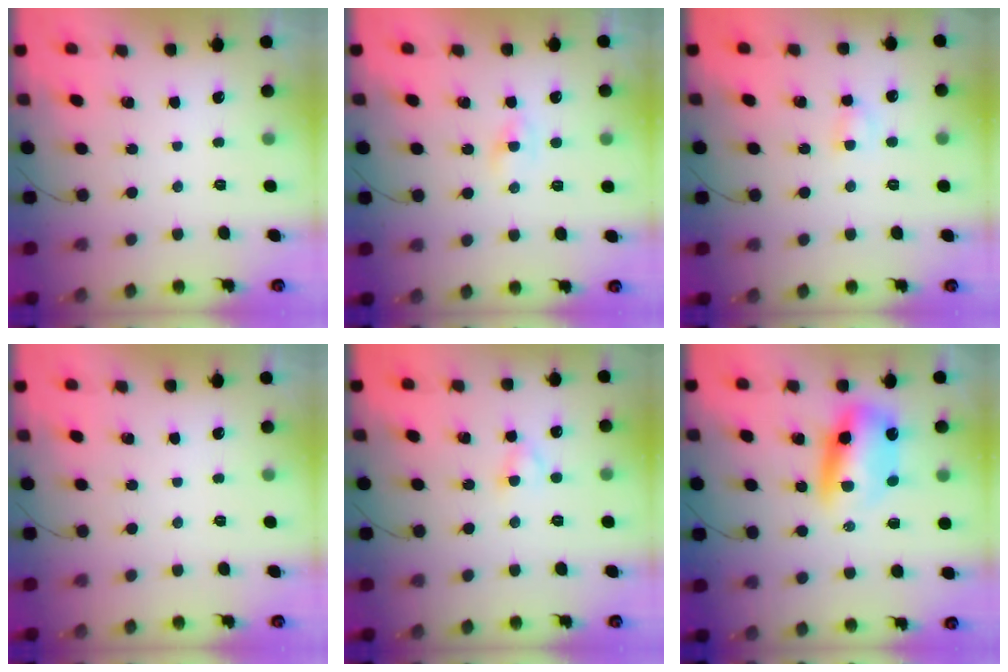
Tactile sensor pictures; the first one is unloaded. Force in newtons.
{"total": 1.2, "press": 1.0, "slide": 0.6}
{"total": 3.2, "press": 3.0, "slide": 1.1}
{"total": 0.0}
{"total": 2.9, "press": 2.8, "slide": 0.8}
{"total": 9.8, "press": 9.5, "slide": 2.6}